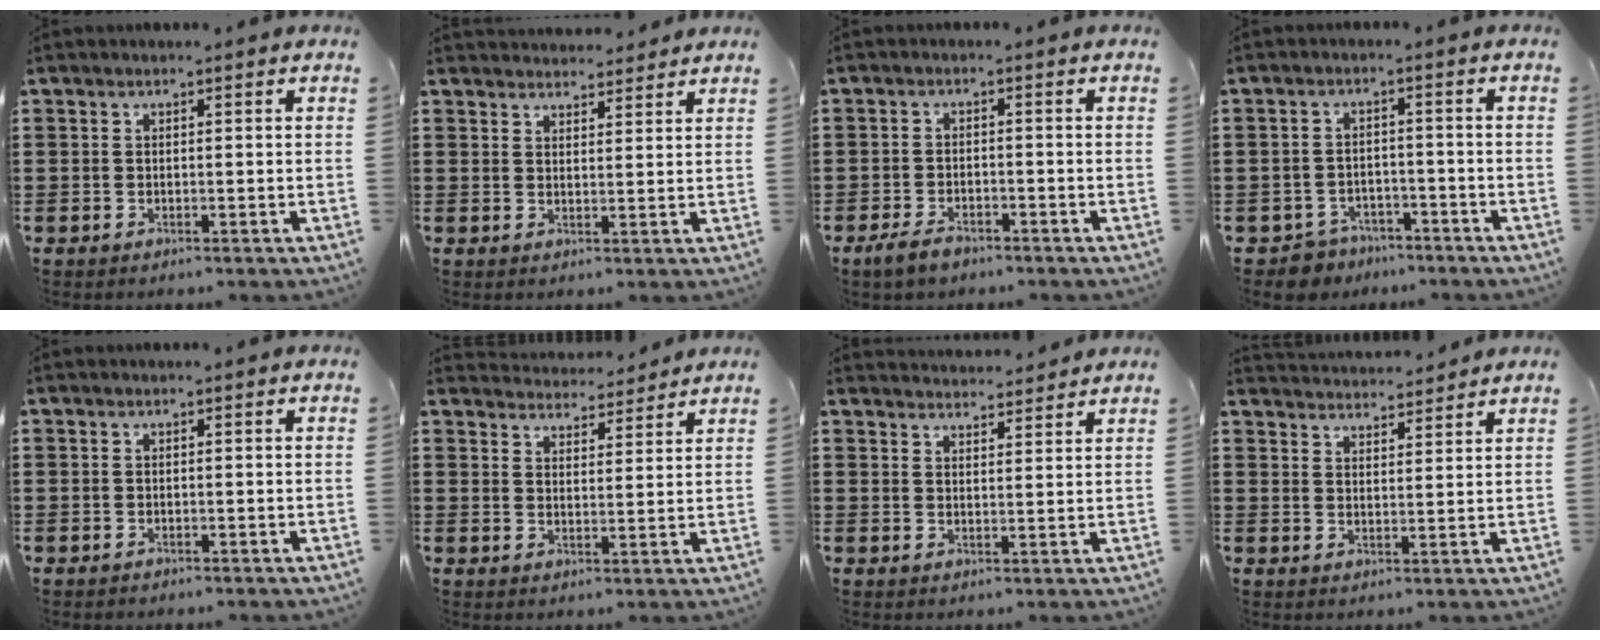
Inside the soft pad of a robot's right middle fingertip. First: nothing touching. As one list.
[{"total": 2.9, "force": [2.9, 0.2, -0.4], "torque": [-0.001, -0.006, 0.056]}, {"total": 2.5, "force": [-1.9, 1.1, 1.2], "torque": [-0.030, 0.002, -0.040]}, {"total": 3.8, "force": [-3.6, 1.2, -0.1], "torque": [-0.021, 0.000, -0.081]}, {"total": 0.0}, {"total": 4.0, "force": [3.9, 0.4, -0.5], "torque": [-0.004, -0.022, 0.072]}, {"total": 3.0, "force": [3.0, -0.1, -0.4], "torque": [-0.001, -0.011, 0.056]}, {"total": 3.4, "force": [3.4, 0.0, -0.5], "torque": [0.000, -0.018, 0.062]}]